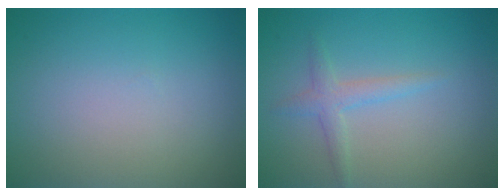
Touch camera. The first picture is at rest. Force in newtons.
{"total": 1.8, "press": 1.8, "slide": 0.1}